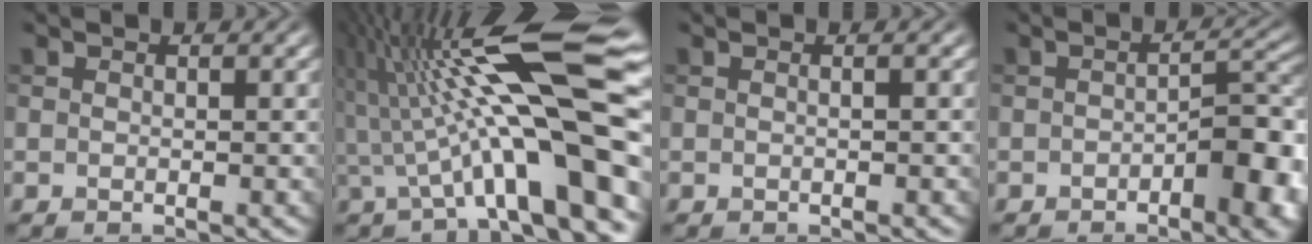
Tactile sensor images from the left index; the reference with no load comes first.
{"total": 14.8, "force": [0.2, 2.9, 14.5], "torque": [-0.223, 0.026, 0.007]}
{"total": 0.9, "force": [0.1, 0.4, 0.8], "torque": [-0.009, -0.002, -0.010]}
{"total": 6.8, "force": [-2.4, 2.5, 5.9], "torque": [-0.077, 0.002, -0.035]}